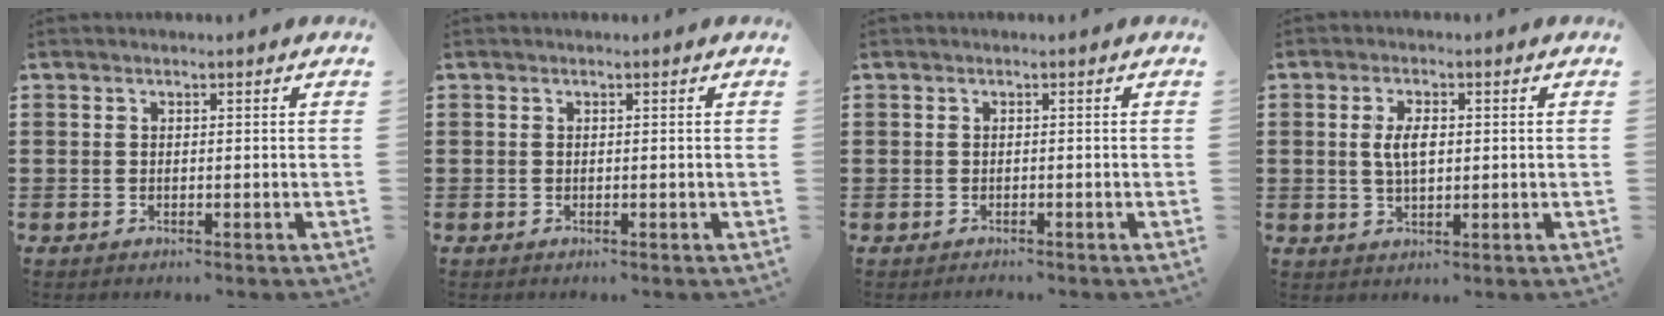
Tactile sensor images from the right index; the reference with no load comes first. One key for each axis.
{"total": 0.0}
{"total": 0.6, "fx": -0.5, "fy": 0.3, "fz": -0.2, "tx": 0.003, "ty": 0.004, "tz": -0.013}
{"total": 4.1, "fx": 0.4, "fy": 1.7, "fz": 3.7, "tx": -0.082, "ty": 0.004, "tz": 0.002}